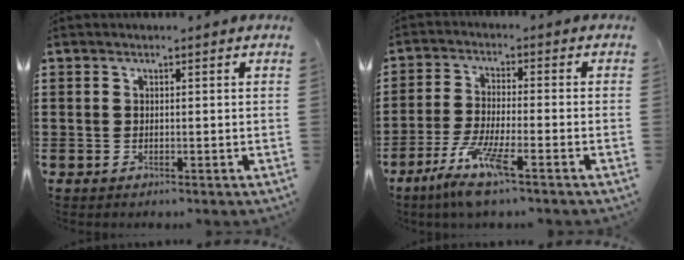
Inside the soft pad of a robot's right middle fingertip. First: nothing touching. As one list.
[{"total": 7.4, "force": [-4.8, 0.6, 5.6], "torque": [-0.121, -0.015, -0.093]}]